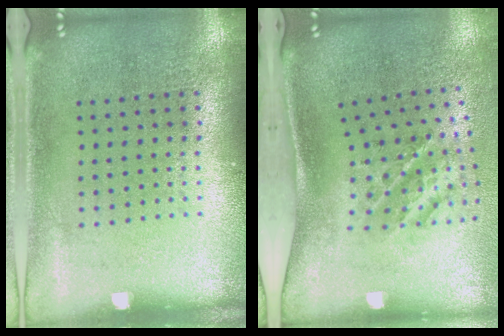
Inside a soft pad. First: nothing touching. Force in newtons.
{"total": 1.9, "press": 1.3, "slide": 1.5}